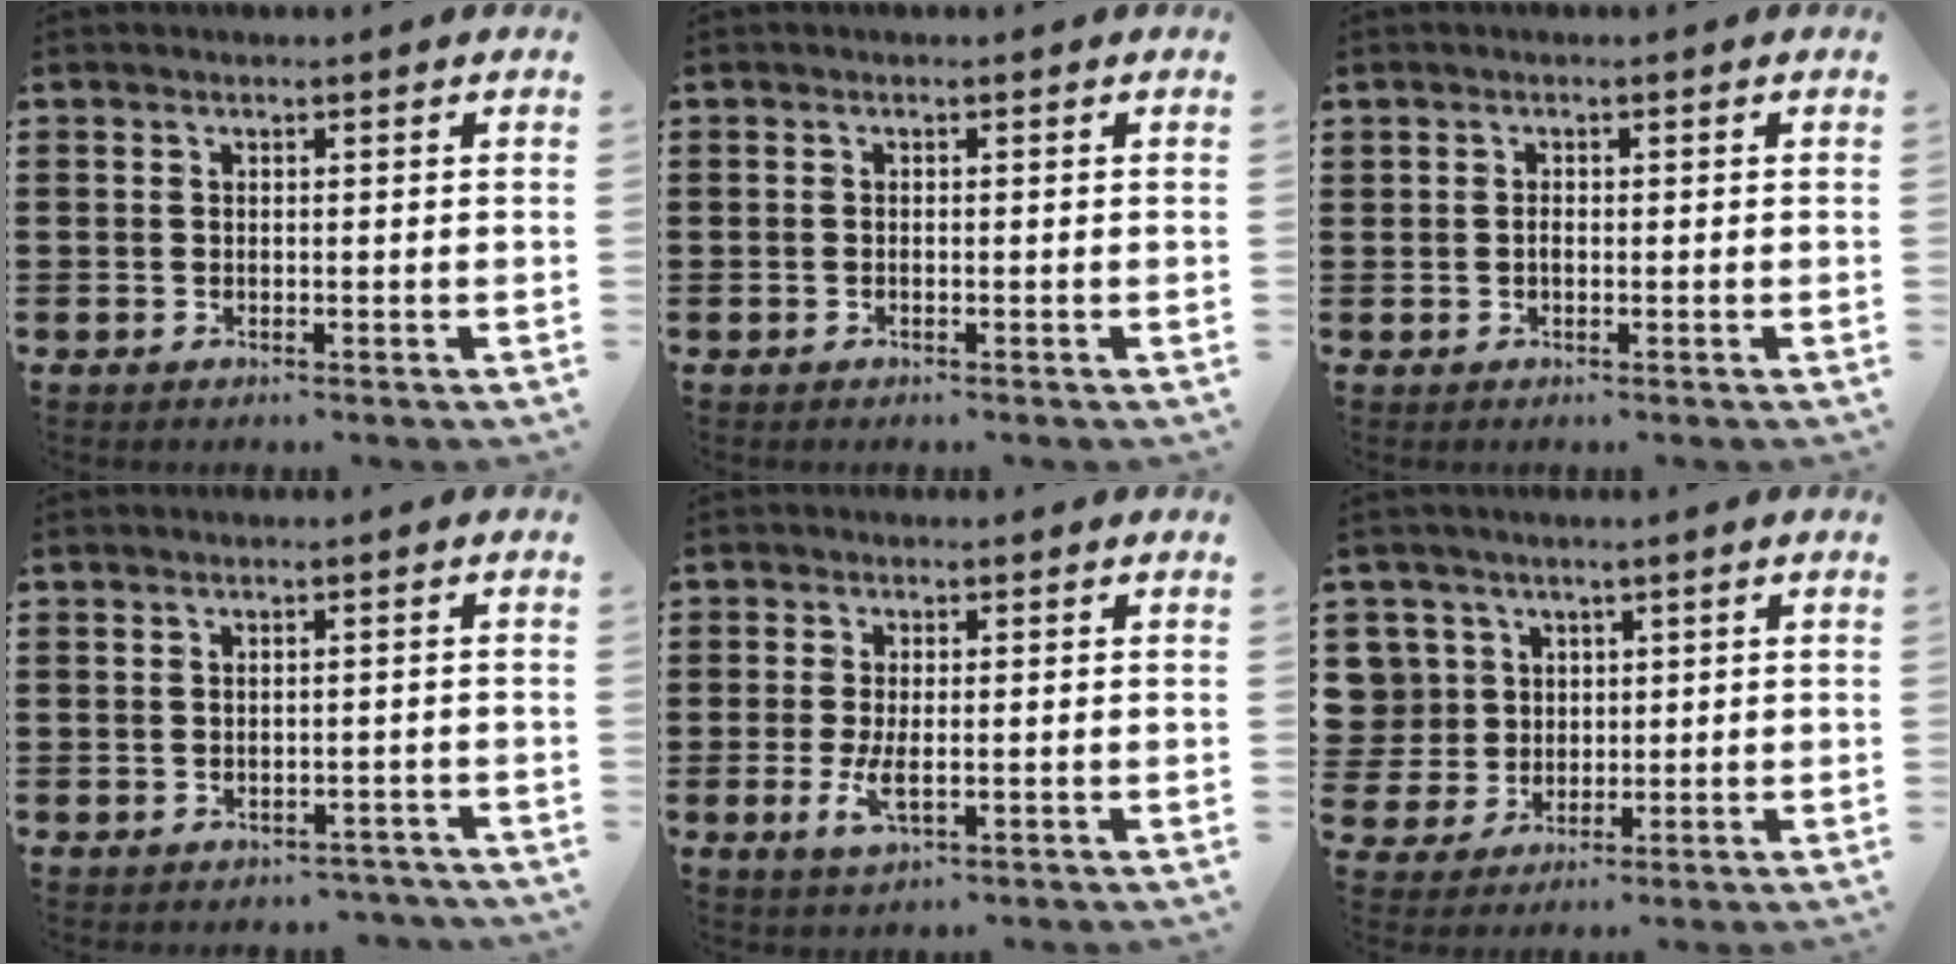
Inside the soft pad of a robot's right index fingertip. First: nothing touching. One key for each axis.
{"total": 0.0}
{"total": 0.8, "fx": -0.2, "fy": 0.5, "fz": 0.6, "tx": -0.014, "ty": -0.002, "tz": -0.003}
{"total": 1.4, "fx": -1.3, "fy": 0.5, "fz": 0.0, "tx": -0.006, "ty": 0.001, "tz": -0.029}
{"total": 3.3, "fx": -0.6, "fy": 1.4, "fz": 3.0, "tx": -0.067, "ty": -0.006, "tz": -0.013}
{"total": 6.0, "fx": 1.9, "fy": 5.7, "fz": 0.4, "tx": -0.048, "ty": 0.009, "tz": 0.038}